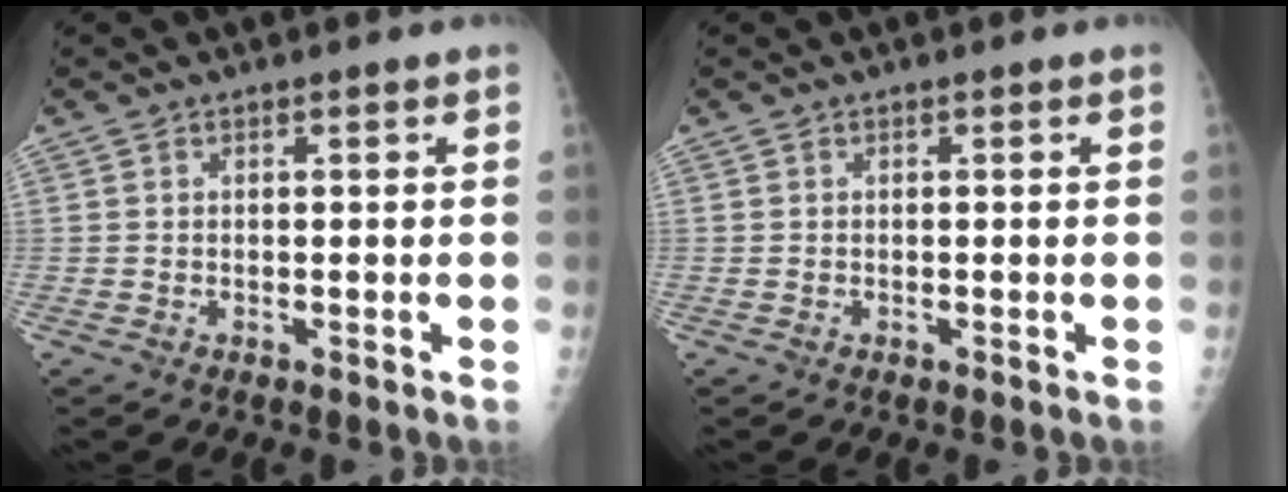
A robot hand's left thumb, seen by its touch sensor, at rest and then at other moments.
{"total": 0.0}